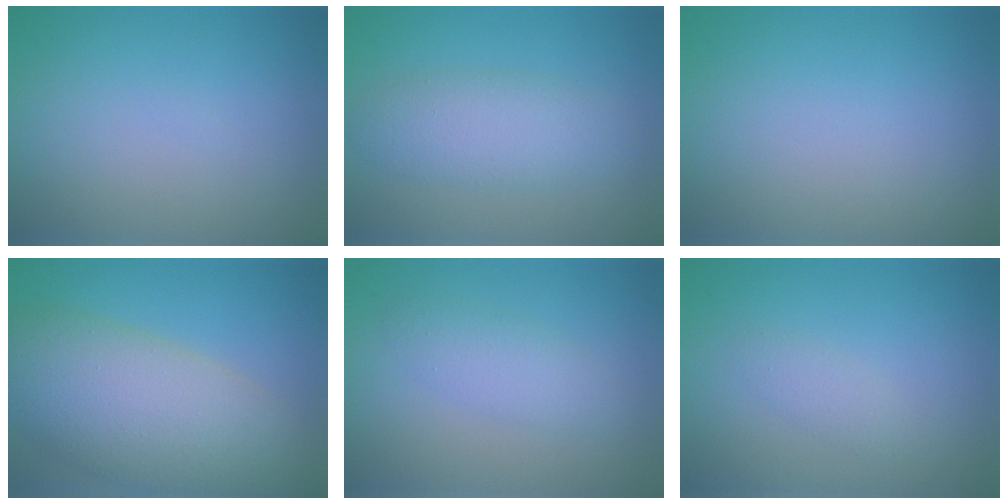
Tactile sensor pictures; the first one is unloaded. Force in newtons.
{"total": 4.2, "press": 4.2, "slide": 0.2}
{"total": 0.0}
{"total": 11.0, "press": 10.9, "slide": 0.9}
{"total": 2.4, "press": 2.4, "slide": 0.2}
{"total": 1.2, "press": 1.2, "slide": 0.1}